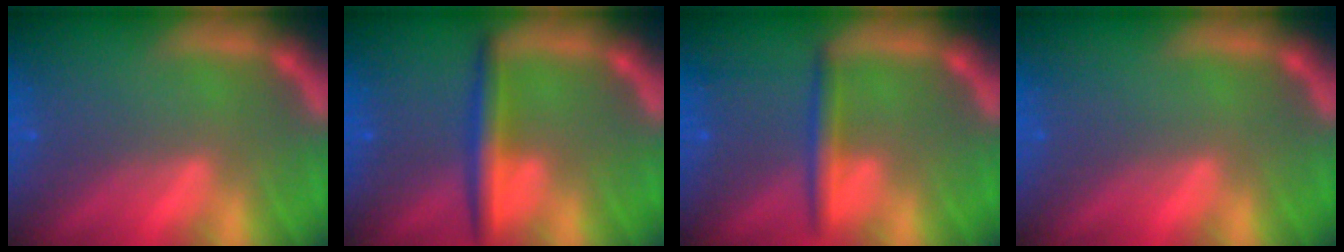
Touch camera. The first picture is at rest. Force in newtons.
{"total": 3.5}
{"total": 2.4}
{"total": 0.0}